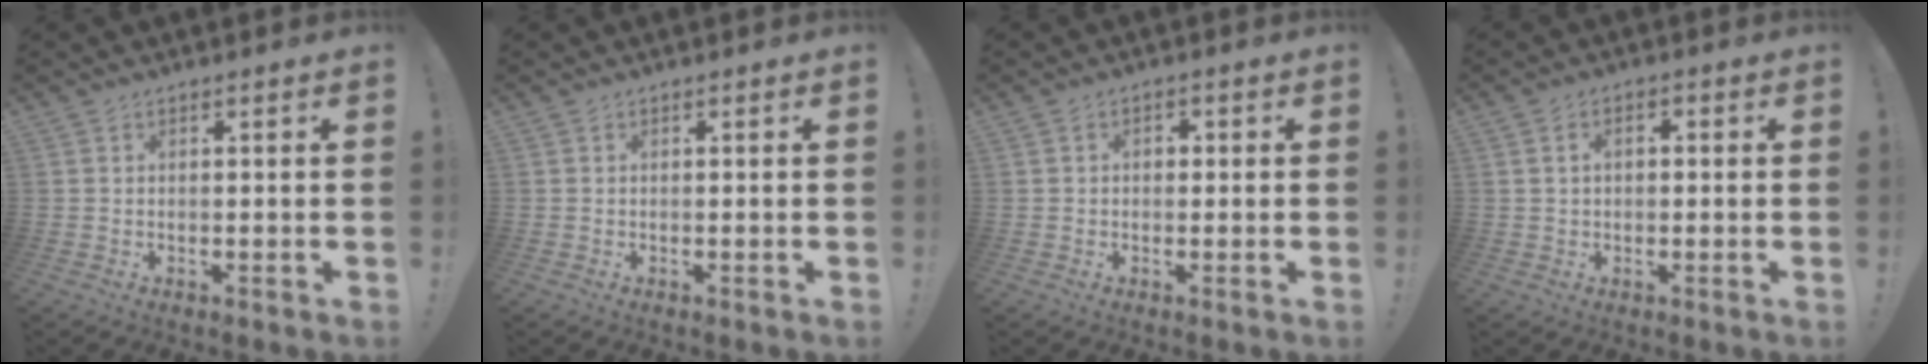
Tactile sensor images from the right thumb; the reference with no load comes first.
{"total": 0.0}
{"total": 1.4, "force": [-0.3, 1.1, 0.9], "torque": [-0.009, -0.001, -0.009]}
{"total": 2.5, "force": [-0.2, 1.7, 1.9], "torque": [-0.020, 0.003, -0.008]}